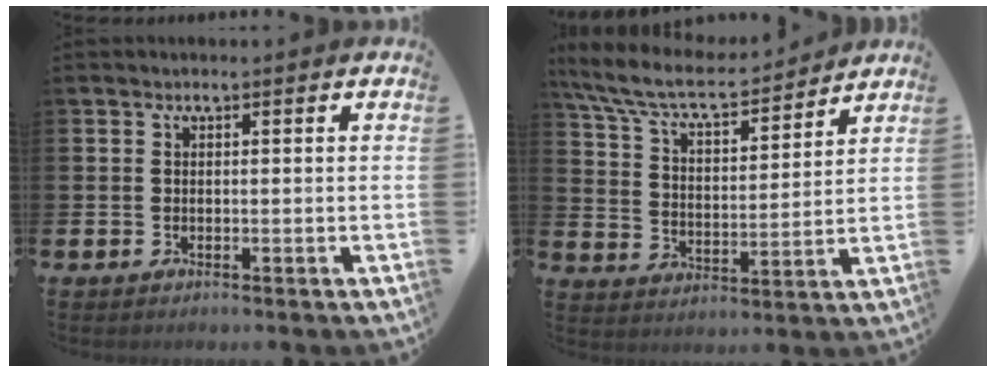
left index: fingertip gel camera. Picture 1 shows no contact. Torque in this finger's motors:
{"motor_torque": [1.09, -1.05, 0.22, 0.21]}